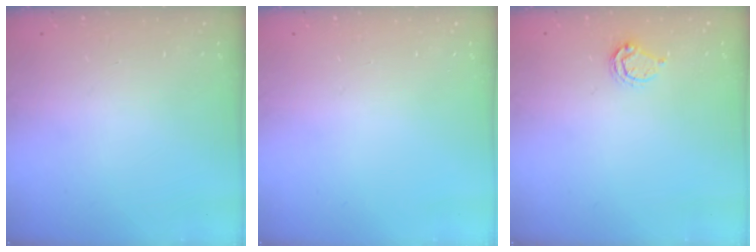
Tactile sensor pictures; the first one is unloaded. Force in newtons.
{"total": 0.0}
{"total": 4.4, "press": 4.3, "slide": 0.5}